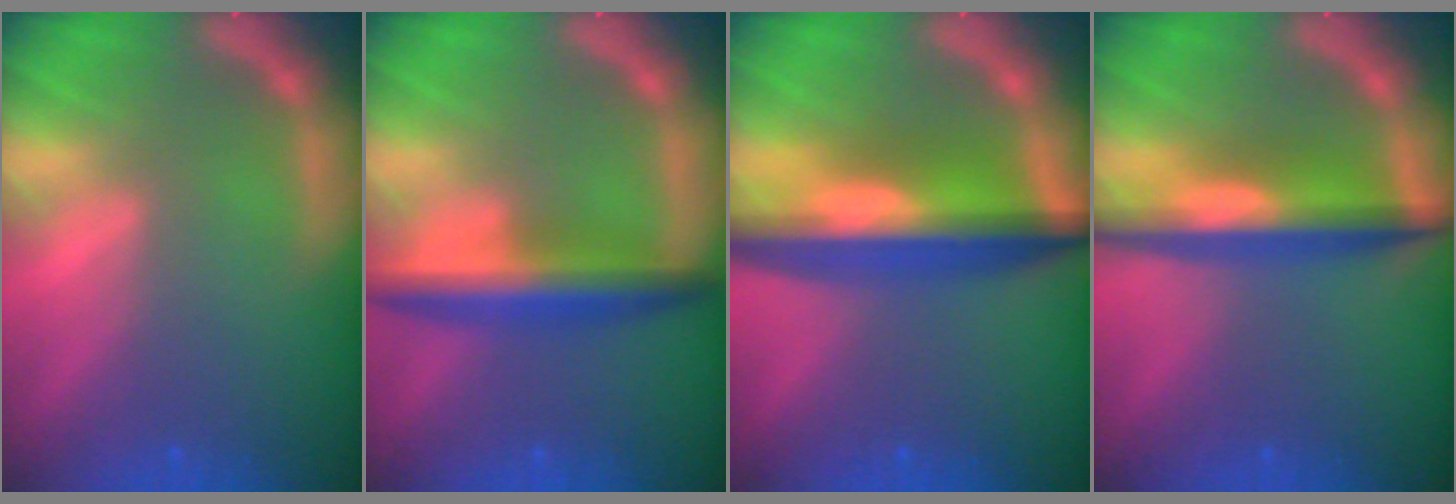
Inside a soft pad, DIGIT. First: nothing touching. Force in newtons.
{"total": 5.5}
{"total": 9.6}
{"total": 6.6}